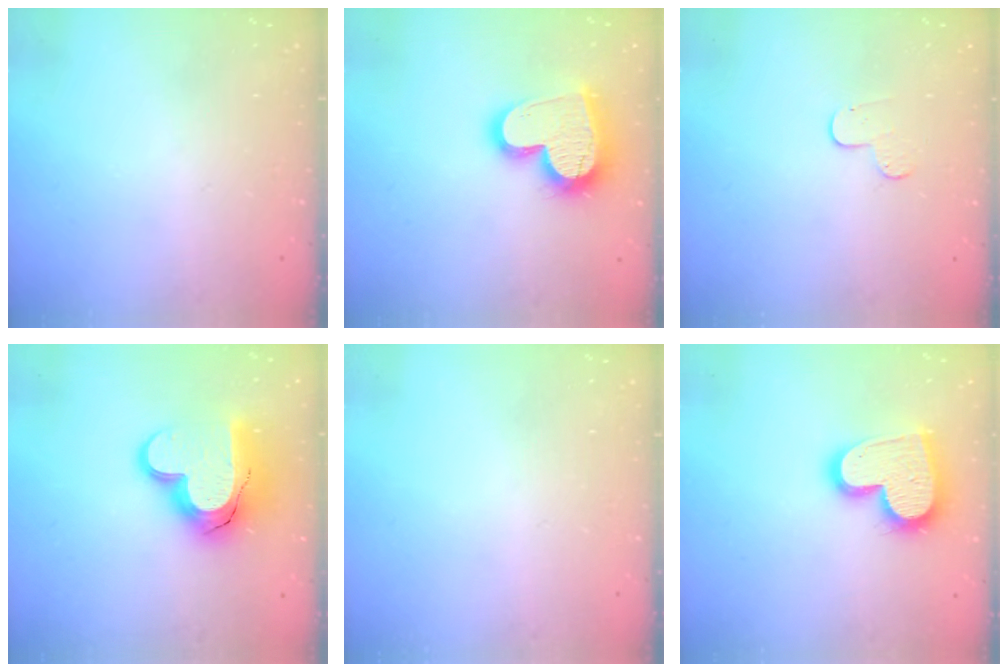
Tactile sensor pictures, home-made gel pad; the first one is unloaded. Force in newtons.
{"total": 18.1, "press": 18.0, "slide": 1.5}
{"total": 5.5, "press": 5.5, "slide": 0.6}
{"total": 16.9, "press": 16.9, "slide": 1.3}
{"total": 0.0}
{"total": 17.9, "press": 17.9, "slide": 1.4}